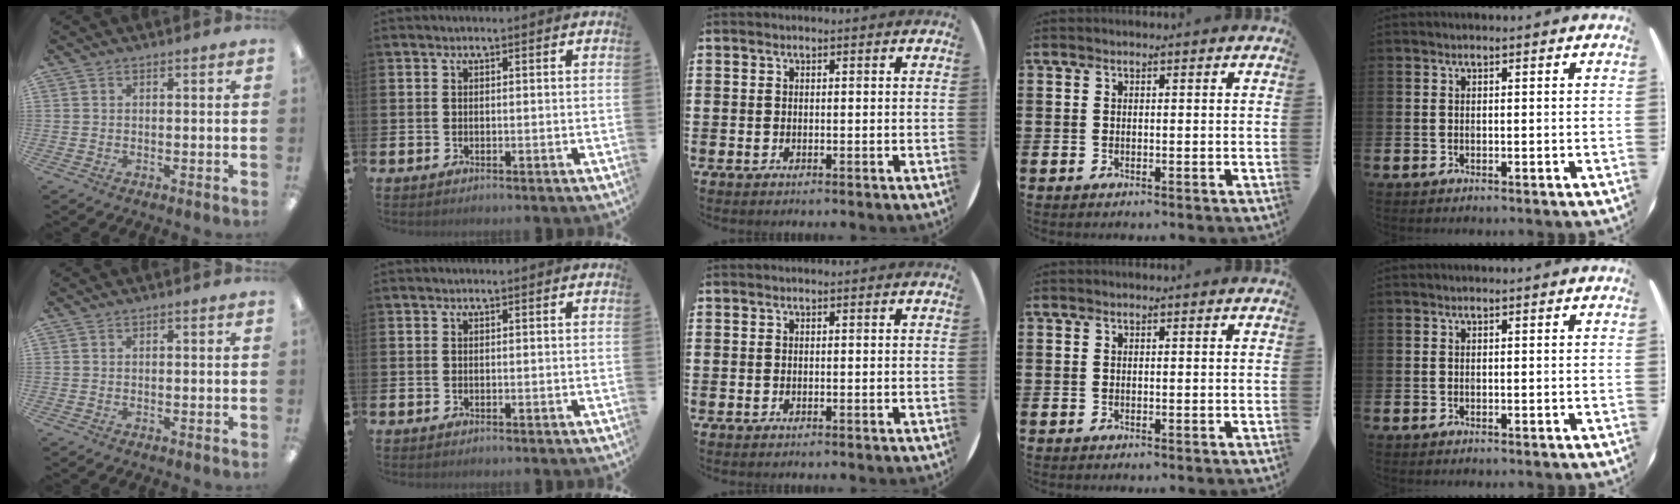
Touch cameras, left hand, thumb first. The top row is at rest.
{}